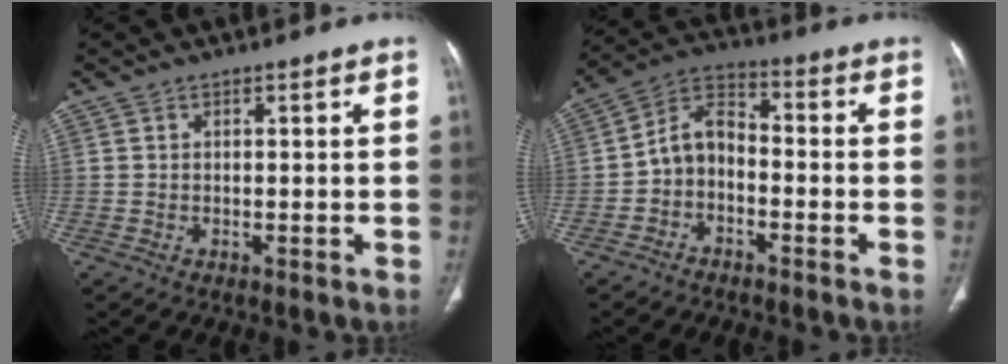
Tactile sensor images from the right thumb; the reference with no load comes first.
{"total": 7.3, "force": [-2.3, 5.0, 4.8], "torque": [-0.078, 0.038, -0.057]}